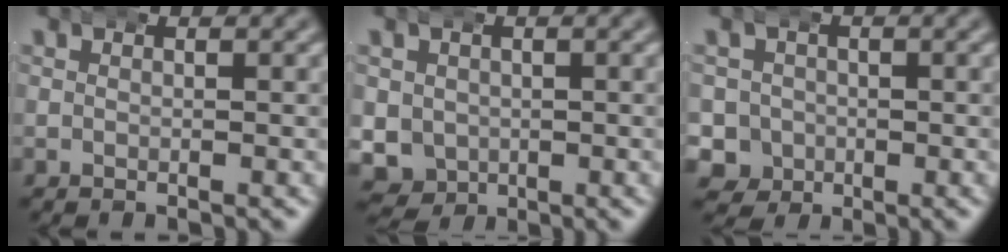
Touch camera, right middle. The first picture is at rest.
{"total": 8.7, "force": [-2.0, 8.0, 2.8], "torque": [-0.094, -0.038, -0.029]}
{"total": 7.1, "force": [-2.1, 6.5, 1.8], "torque": [-0.058, -0.025, -0.040]}